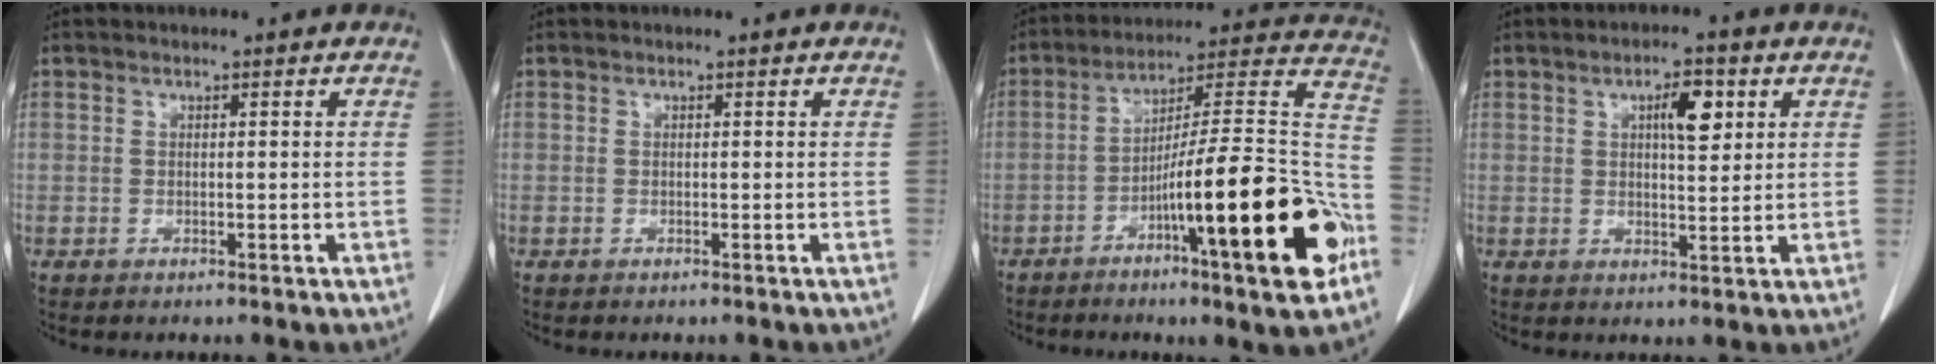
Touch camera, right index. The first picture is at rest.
{"total": 0.0}
{"total": 23.4, "force": [-9.1, 1.6, 21.5], "torque": [-0.270, 0.006, -0.140]}
{"total": 5.2, "force": [2.0, 1.5, 4.5], "torque": [-0.075, 0.004, 0.033]}